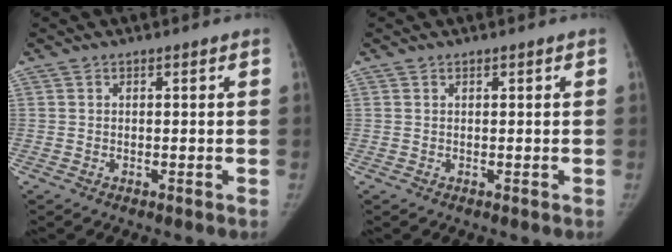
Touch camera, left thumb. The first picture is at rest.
{"total": 0.0}